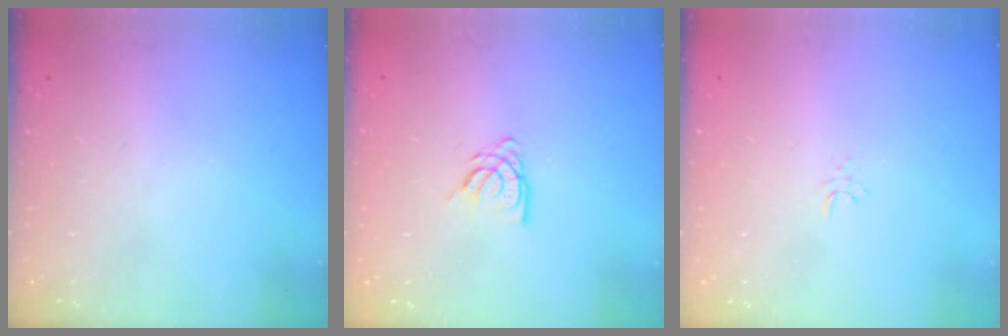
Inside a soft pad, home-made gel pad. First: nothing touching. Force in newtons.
{"total": 5.3, "press": 5.3, "slide": 0.5}
{"total": 2.9, "press": 2.9, "slide": 0.3}